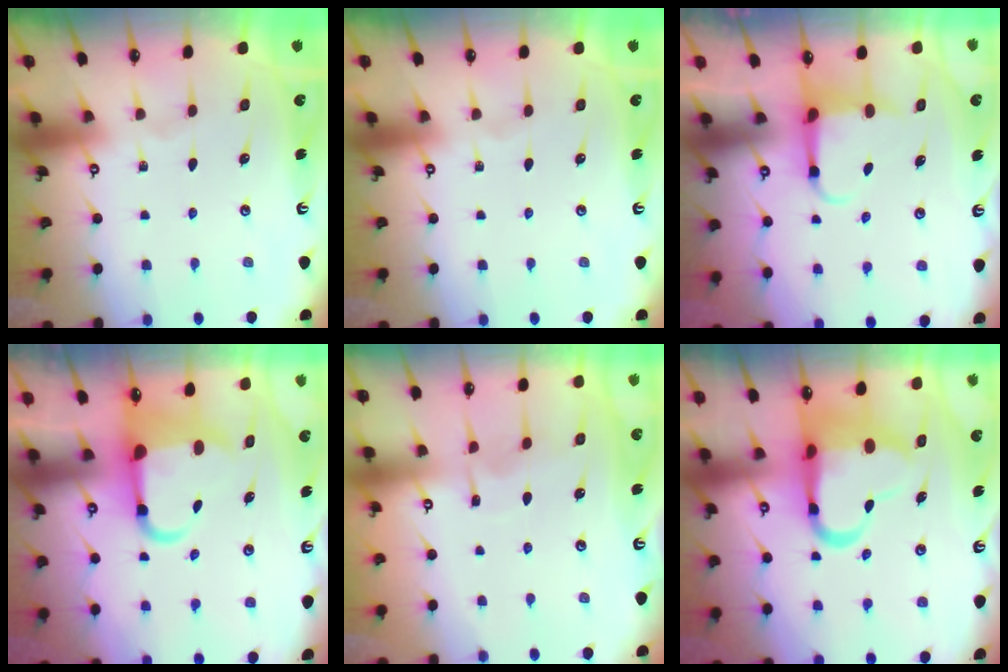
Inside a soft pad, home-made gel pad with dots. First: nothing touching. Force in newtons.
{"total": 0.0}
{"total": 3.9, "press": 3.8, "slide": 0.9}
{"total": 7.6, "press": 7.3, "slide": 1.8}
{"total": 5.2, "press": 5.2, "slide": 0.2}
{"total": 13.9, "press": 13.3, "slide": 4.0}